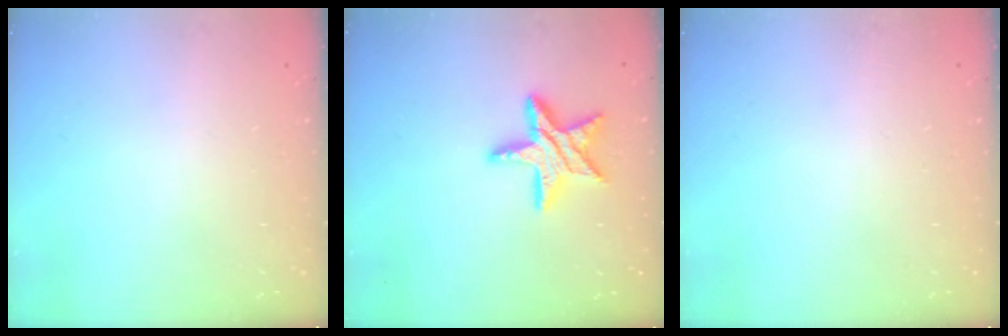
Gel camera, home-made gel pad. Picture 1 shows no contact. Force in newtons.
{"total": 15.2, "press": 15.1, "slide": 1.3}
{"total": 0.0}